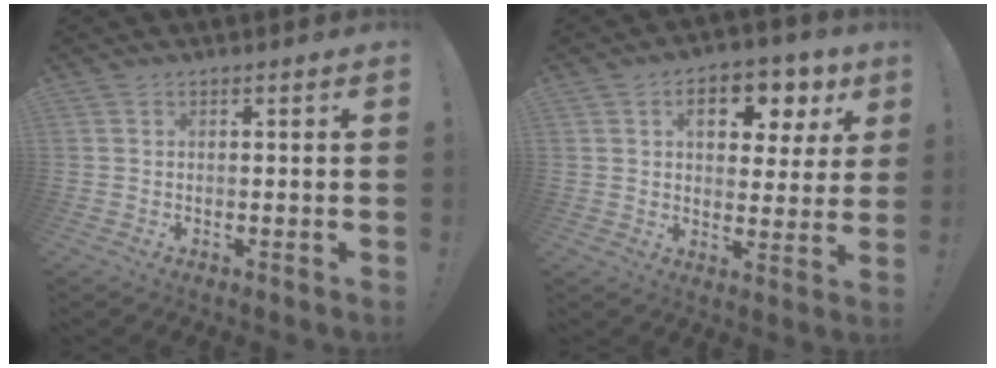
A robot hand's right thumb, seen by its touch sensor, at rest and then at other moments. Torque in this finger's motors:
{"motor_torque": [0.86, 2.80, 0.93, 0.67, 0.05]}